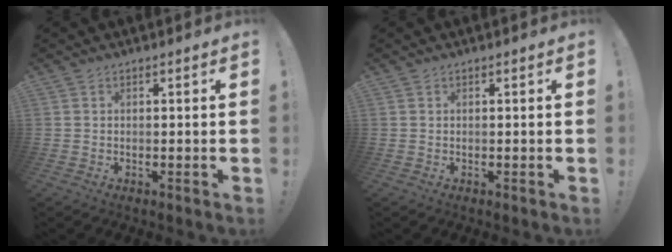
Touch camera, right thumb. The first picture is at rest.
{"total": 0.0}